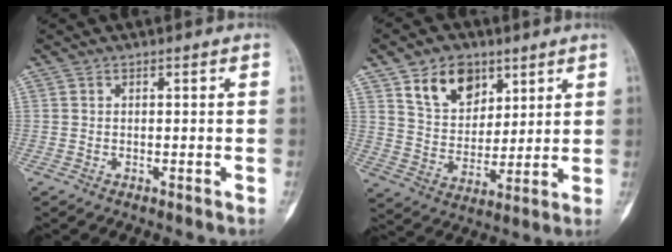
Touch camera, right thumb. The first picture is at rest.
{"total": 11.7, "force": [6.6, 8.0, 5.5], "torque": [-0.061, -0.035, 0.122]}